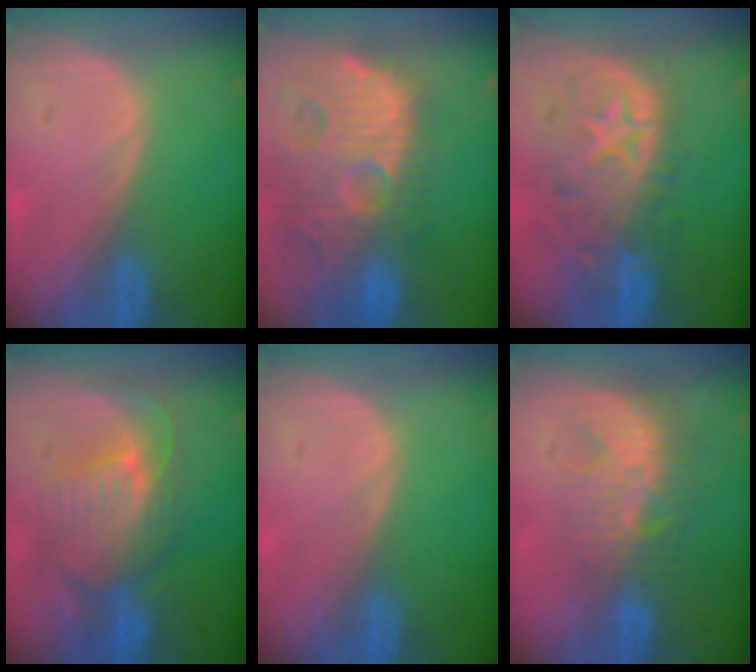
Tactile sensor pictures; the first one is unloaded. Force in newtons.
{"total": 14.6, "press": 12.6, "slide": 7.3}
{"total": 11.1, "press": 9.8, "slide": 5.2}
{"total": 9.8, "press": 9.0, "slide": 3.9}
{"total": 0.0}
{"total": 8.6, "press": 7.5, "slide": 4.0}